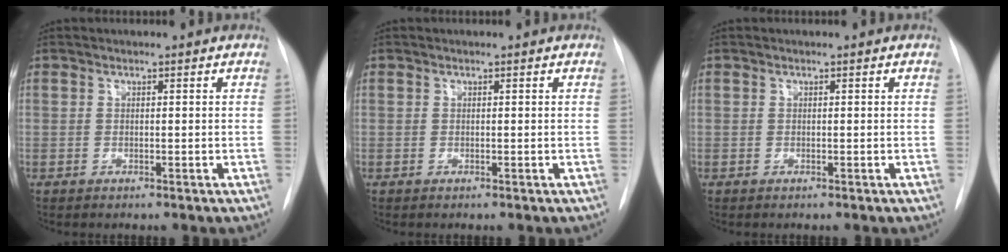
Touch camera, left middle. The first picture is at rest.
{"total": 0.0}
{"total": 0.0}